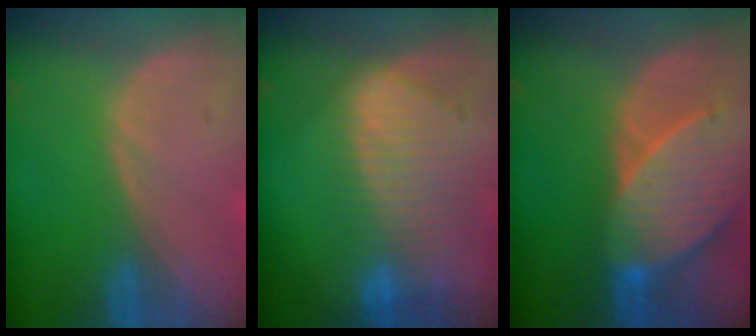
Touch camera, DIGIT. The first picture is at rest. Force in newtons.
{"total": 9.2, "press": 8.1, "slide": 4.4}
{"total": 9.5, "press": 8.8, "slide": 3.8}